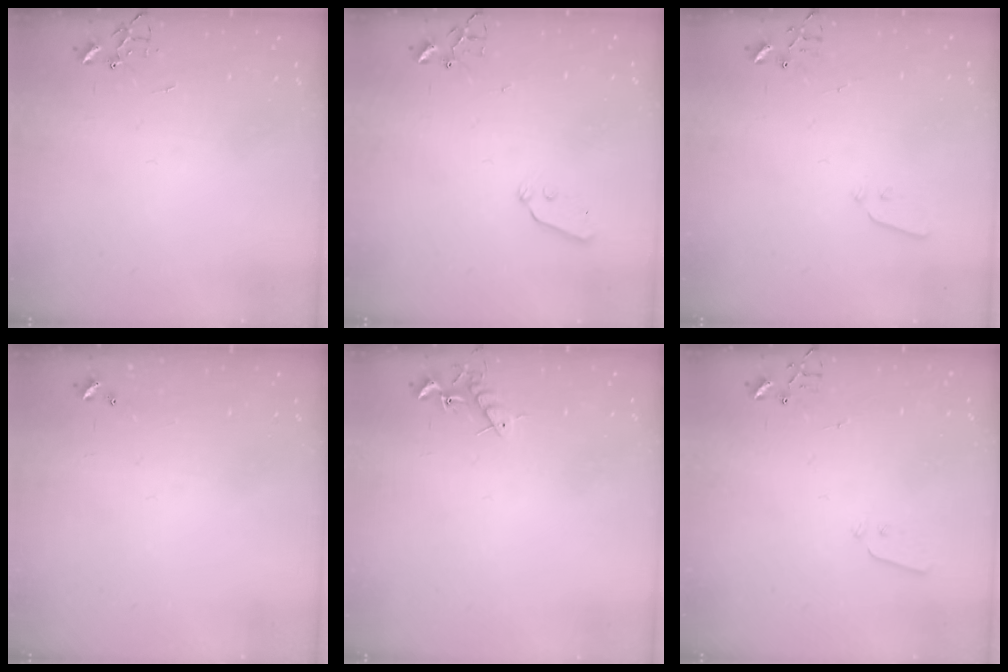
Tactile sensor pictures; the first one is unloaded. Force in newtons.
{"total": 4.3, "press": 4.3, "slide": 0.7}
{"total": 3.6, "press": 3.6, "slide": 0.5}
{"total": 0.0}
{"total": 7.0, "press": 6.9, "slide": 0.9}
{"total": 3.1, "press": 3.0, "slide": 0.7}